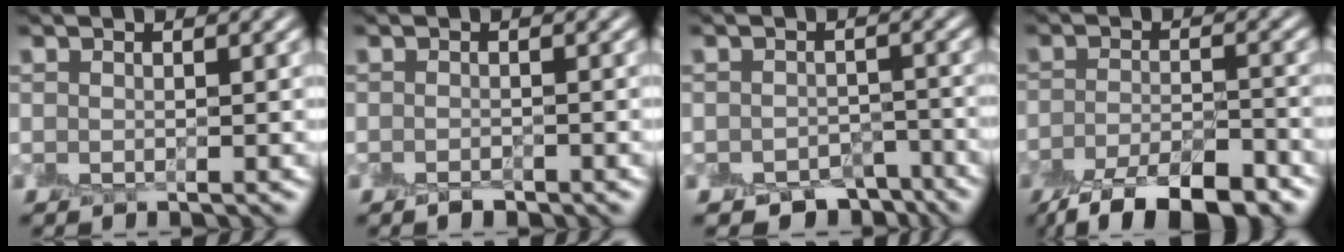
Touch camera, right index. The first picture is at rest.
{"total": 1.1, "force": [-1.0, 0.4, 0.2], "torque": [-0.005, -0.006, -0.018]}
{"total": 4.8, "force": [-3.8, 2.5, 1.5], "torque": [-0.008, -0.017, -0.054]}
{"total": 8.1, "force": [-6.0, 2.5, 4.8], "torque": [-0.073, -0.012, -0.103]}